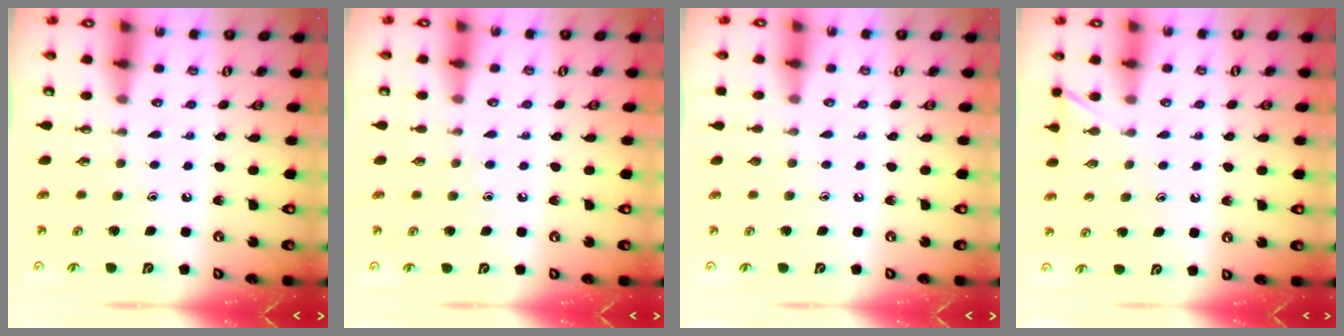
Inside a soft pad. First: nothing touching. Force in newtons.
{"total": 5.4, "press": 5.4, "slide": 0.6}
{"total": 0.0}
{"total": 3.9, "press": 3.9, "slide": 0.5}